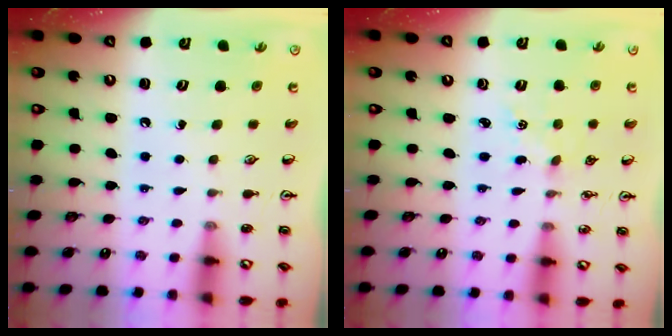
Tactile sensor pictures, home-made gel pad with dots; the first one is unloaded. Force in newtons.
{"total": 2.7, "press": 2.7, "slide": 0.4}